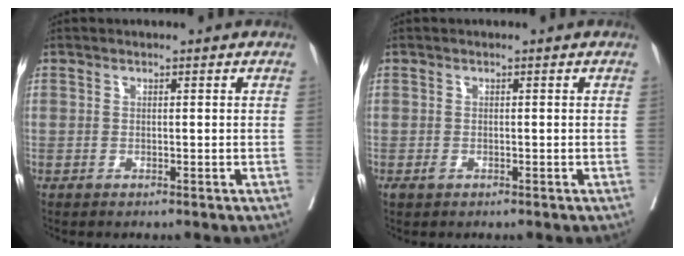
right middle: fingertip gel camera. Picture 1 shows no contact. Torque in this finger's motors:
{"motor_torque": [0.33, -0.26, 0.06, 0.00]}